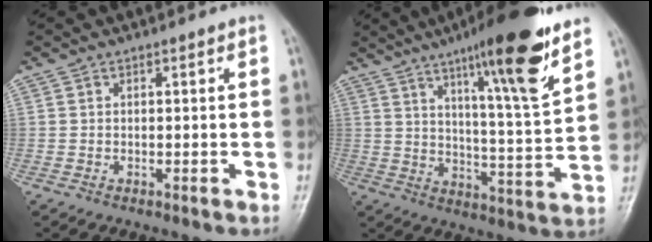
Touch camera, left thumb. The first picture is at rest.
{"total": 18.1, "force": [11.2, 2.1, 14.1], "torque": [-0.198, -0.061, 0.173]}